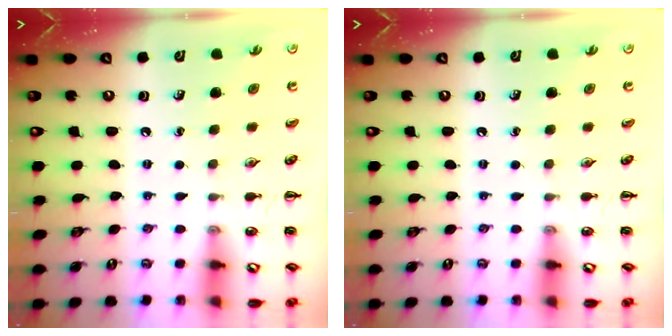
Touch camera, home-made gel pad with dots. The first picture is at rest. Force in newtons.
{"total": 0.0}